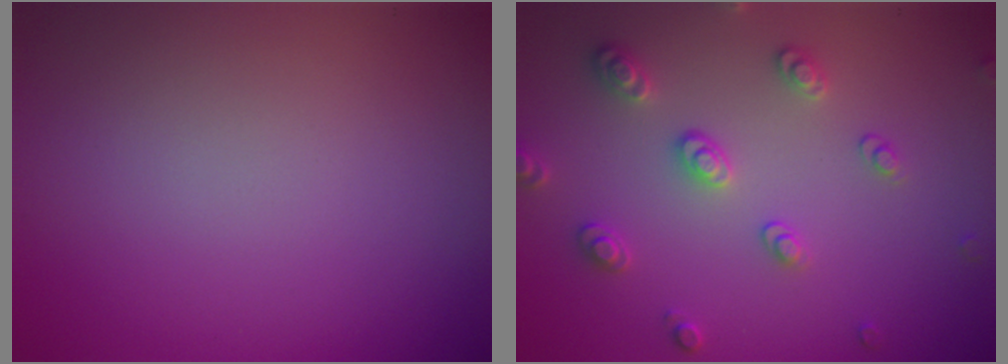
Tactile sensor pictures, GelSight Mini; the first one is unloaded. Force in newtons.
{"total": 2.8, "press": 2.8, "slide": 0.2}